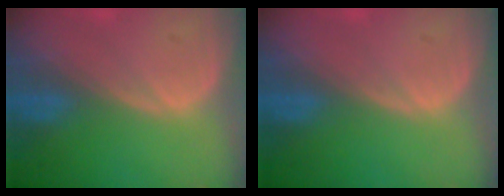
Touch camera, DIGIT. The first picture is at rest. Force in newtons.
{"total": 0.0}